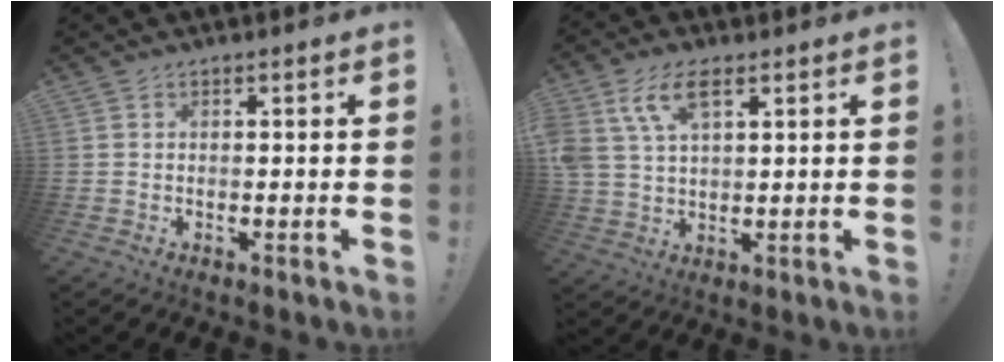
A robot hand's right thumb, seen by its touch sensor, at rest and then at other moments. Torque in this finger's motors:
{"motor_torque": [1.81, 1.92, 0.34, 0.27, 0.14]}